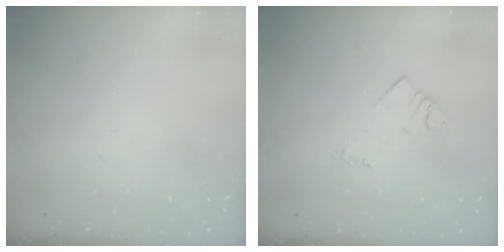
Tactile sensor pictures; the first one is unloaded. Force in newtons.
{"total": 2.9, "press": 2.9, "slide": 0.3}